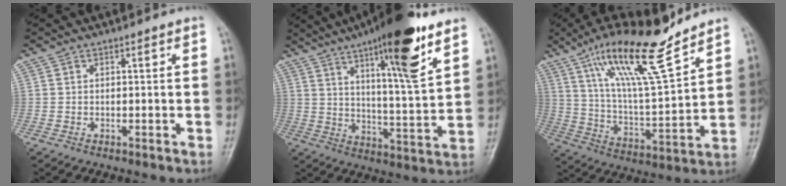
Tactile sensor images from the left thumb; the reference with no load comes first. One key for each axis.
{"total": 18.4, "fx": 10.8, "fy": 3.2, "fz": 14.5, "tx": -0.203, "ty": -0.054, "tz": 0.169}
{"total": 18.8, "fx": 13.0, "fy": 3.3, "fz": 13.2, "tx": -0.211, "ty": -0.066, "tz": 0.234}